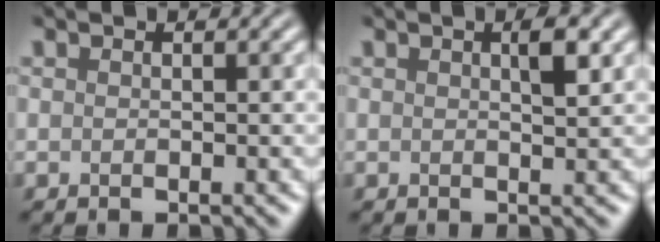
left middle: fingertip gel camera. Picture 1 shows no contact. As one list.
[{"total": 1.9, "force": [0.8, 0.3, 1.7], "torque": [-0.022, 0.003, 0.010]}]